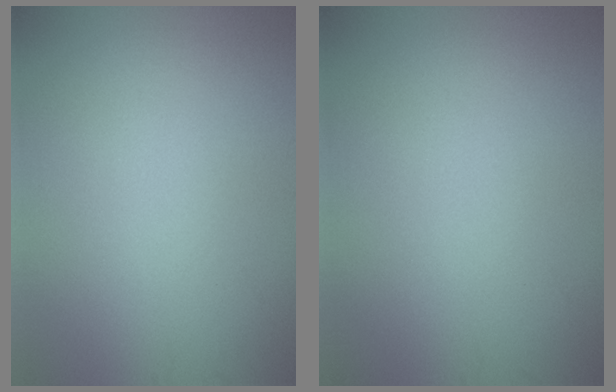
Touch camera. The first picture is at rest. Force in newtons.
{"total": 0.0}